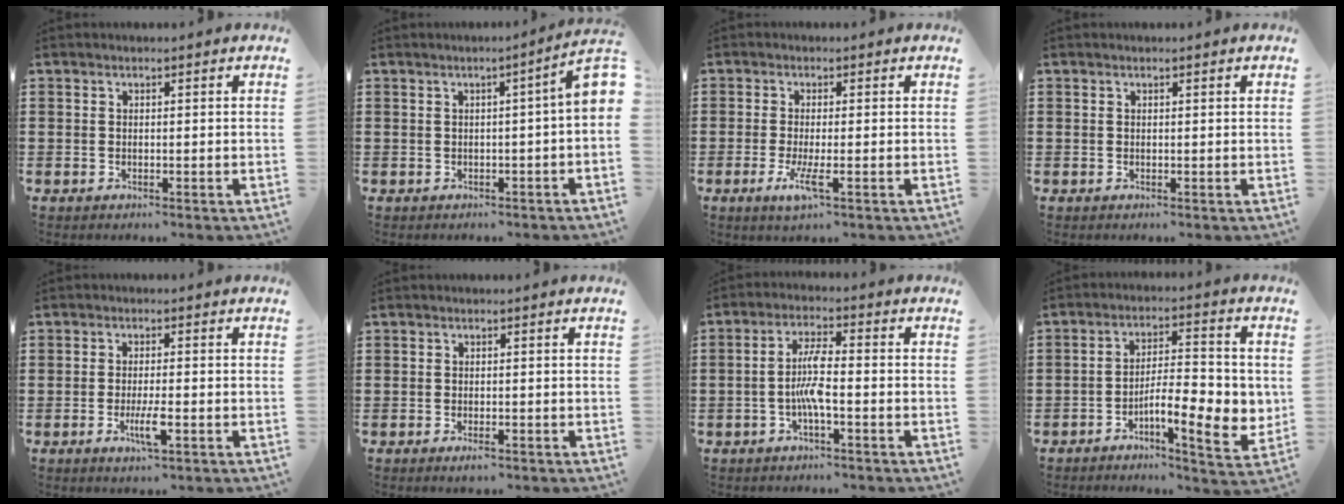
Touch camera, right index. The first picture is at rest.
{"total": 3.0, "force": [0.0, 0.1, 3.0], "torque": [-0.053, 0.000, -0.001]}
{"total": 4.1, "force": [-1.6, 0.4, 3.8], "torque": [-0.082, -0.018, -0.031]}
{"total": 0.0}
{"total": 4.2, "force": [-1.5, 0.7, 3.9], "torque": [-0.078, -0.009, -0.029]}
{"total": 1.1, "force": [-0.7, 0.2, 0.9], "torque": [-0.017, -0.006, -0.010]}
{"total": 5.7, "force": [-1.4, 1.2, 5.4], "torque": [-0.116, 0.000, -0.034]}
{"total": 9.1, "force": [-2.5, 2.7, 8.3], "torque": [-0.122, -0.007, -0.043]}